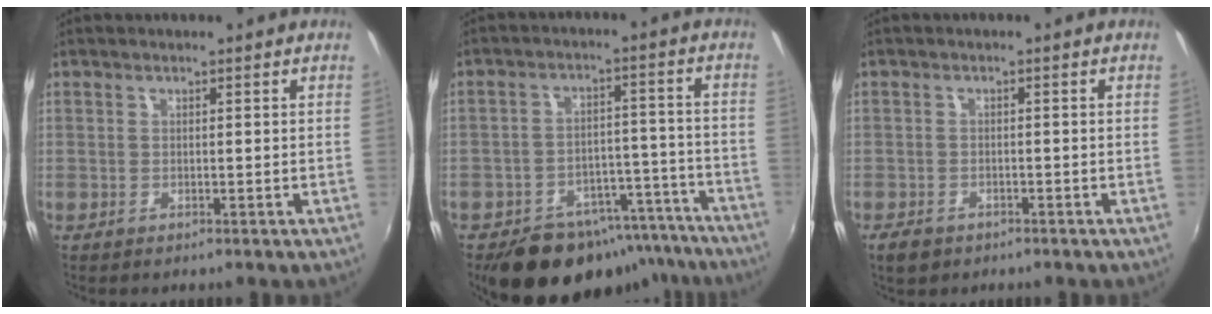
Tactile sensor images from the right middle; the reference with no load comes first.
{"total": 18.6, "force": [-14.3, 9.6, 6.9], "torque": [-0.129, 0.035, -0.173]}
{"total": 3.5, "force": [-2.4, 2.2, 1.5], "torque": [-0.040, -0.007, -0.040]}